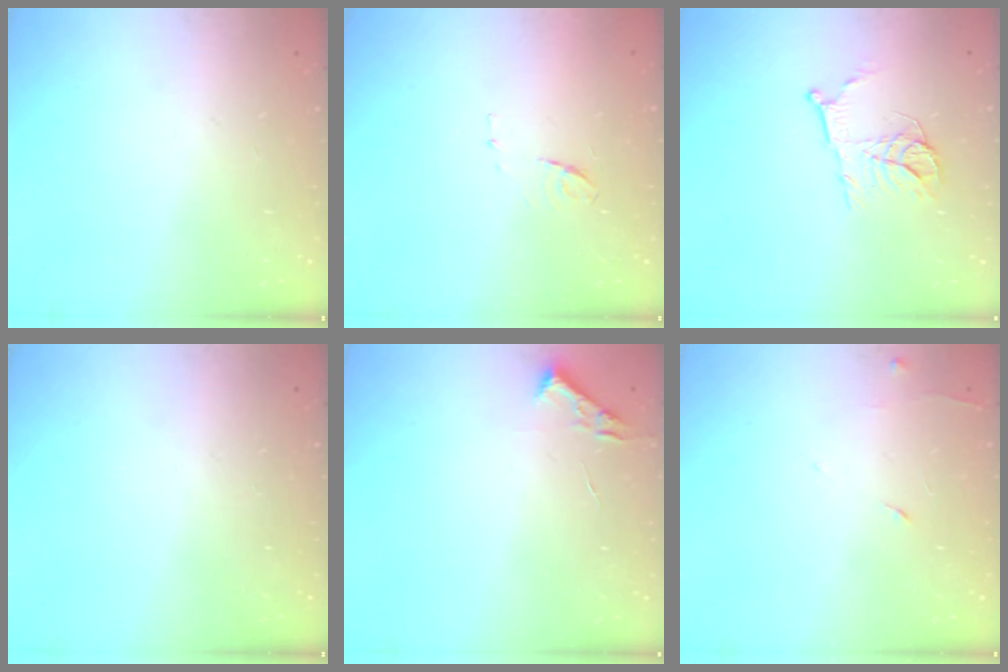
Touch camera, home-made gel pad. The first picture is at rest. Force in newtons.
{"total": 6.2, "press": 6.2, "slide": 0.5}
{"total": 10.4, "press": 10.4, "slide": 0.6}
{"total": 0.0}
{"total": 2.7, "press": 2.7, "slide": 0.4}
{"total": 5.1, "press": 5.1, "slide": 0.8}